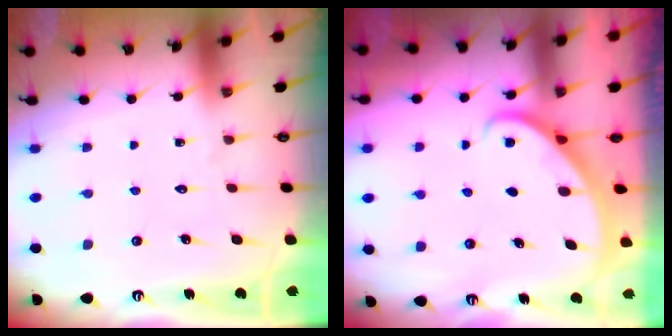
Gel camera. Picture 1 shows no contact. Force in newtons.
{"total": 2.4, "press": 2.4, "slide": 0.2}